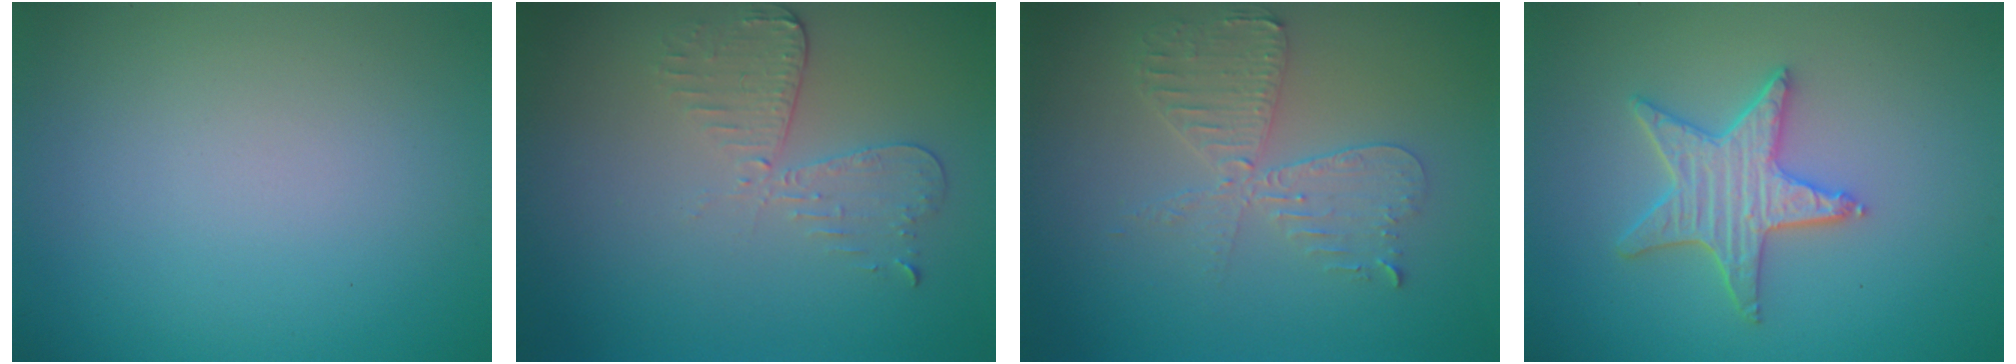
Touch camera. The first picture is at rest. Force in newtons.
{"total": 3.0, "press": 2.6, "slide": 1.5}
{"total": 4.0, "press": 3.4, "slide": 2.0}
{"total": 4.1, "press": 3.7, "slide": 1.9}